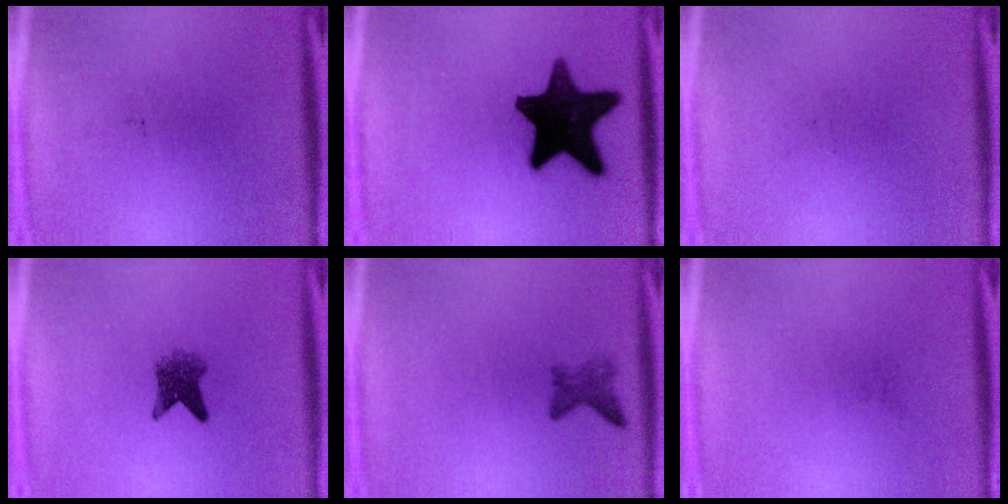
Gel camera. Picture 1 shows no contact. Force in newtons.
{"total": 17.3}
{"total": 0.0}
{"total": 4.0}
{"total": 2.0}
{"total": 0.0}